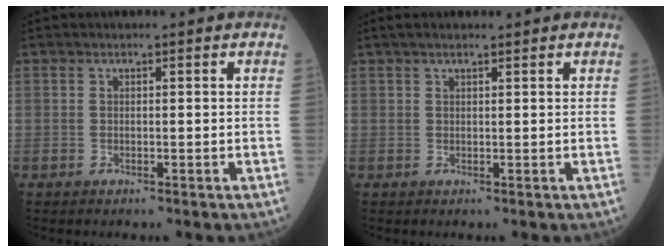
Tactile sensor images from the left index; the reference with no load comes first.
{"total": 2.8, "force": [2.1, 0.4, 1.7], "torque": [-0.029, 0.019, 0.036]}